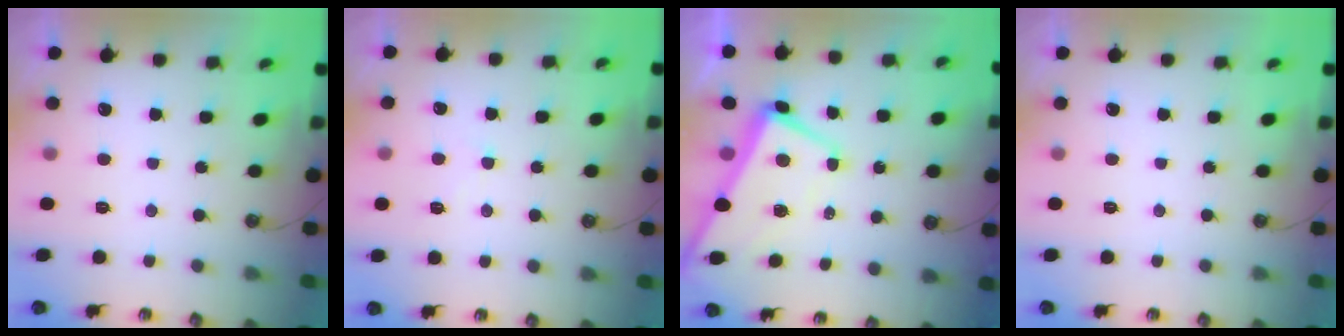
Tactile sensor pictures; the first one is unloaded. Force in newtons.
{"total": 0.5, "press": 0.0, "slide": 0.5}
{"total": 1.0, "press": 0.5, "slide": 0.9}
{"total": 0.0}